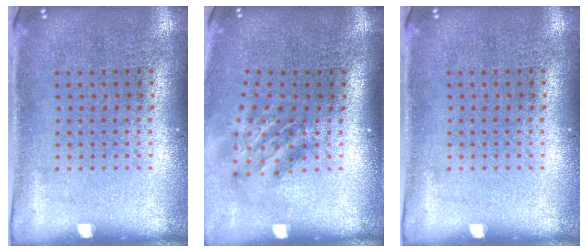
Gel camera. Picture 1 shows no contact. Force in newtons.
{"total": 1.9, "press": 1.2, "slide": 1.4}
{"total": 0.0}